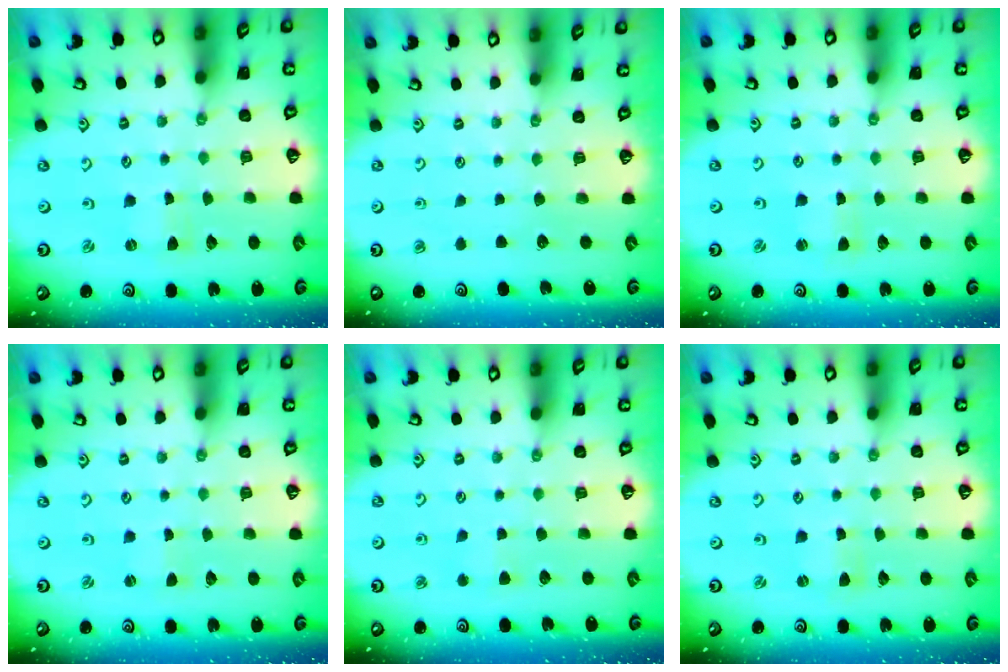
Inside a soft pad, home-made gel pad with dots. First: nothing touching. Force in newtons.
{"total": 0.0}
{"total": 0.8, "press": 0.8, "slide": 0.2}
{"total": 0.0}
{"total": 2.8, "press": 2.8, "slide": 0.5}
{"total": 0.0}